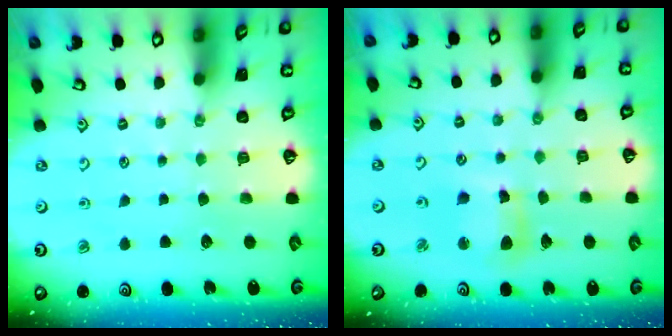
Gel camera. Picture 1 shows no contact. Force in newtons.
{"total": 9.1, "press": 9.0, "slide": 1.4}